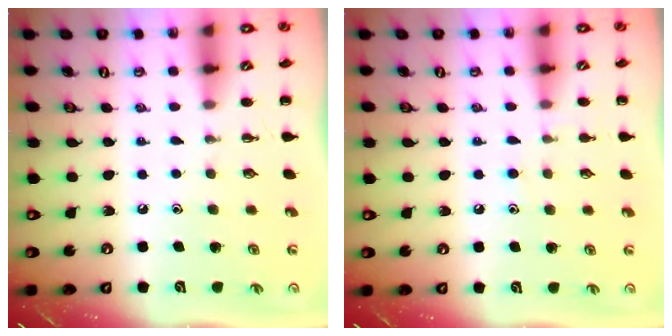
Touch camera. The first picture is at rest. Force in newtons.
{"total": 6.2, "press": 5.9, "slide": 2.1}